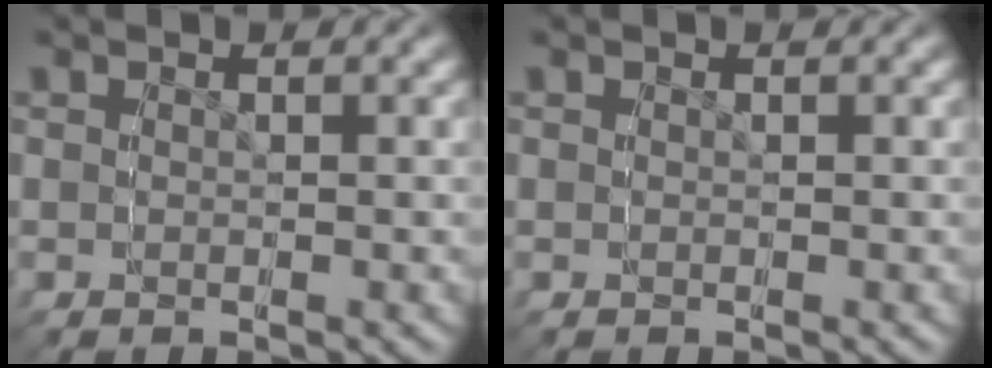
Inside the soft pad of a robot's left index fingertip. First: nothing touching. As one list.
[{"total": 0.0}]